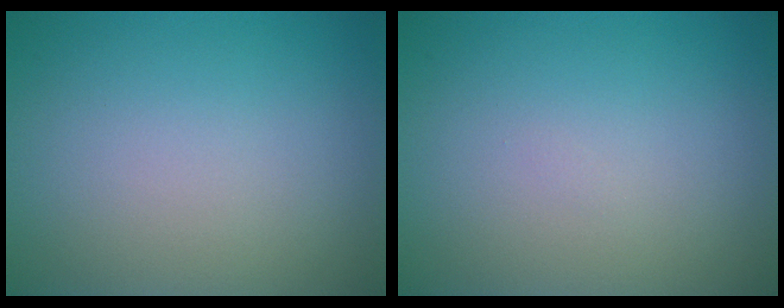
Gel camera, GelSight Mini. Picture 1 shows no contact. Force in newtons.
{"total": 0.0}